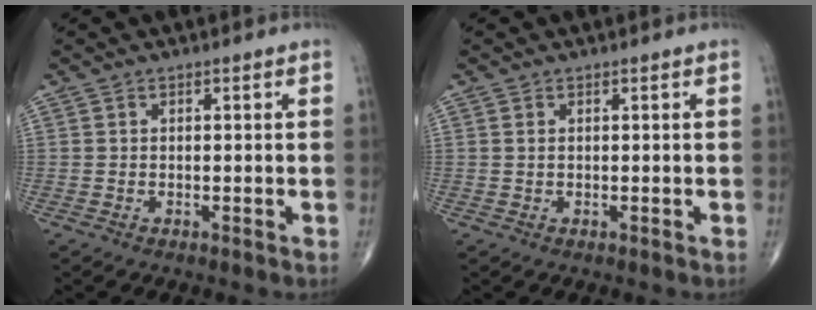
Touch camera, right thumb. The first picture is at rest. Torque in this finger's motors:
{"motor_torque": [-0.05, -0.17, 0.11, 0.28, -0.03]}